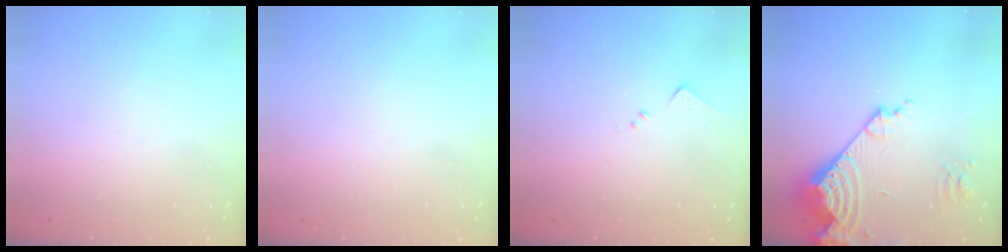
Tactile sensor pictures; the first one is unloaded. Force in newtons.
{"total": 0.0}
{"total": 6.0, "press": 6.0, "slide": 0.5}
{"total": 16.8, "press": 16.6, "slide": 2.0}